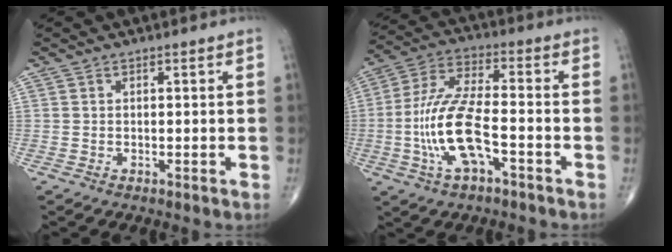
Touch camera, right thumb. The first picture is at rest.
{"total": 13.6, "force": [-3.9, 5.0, 12.1], "torque": [-0.254, 0.034, -0.073]}